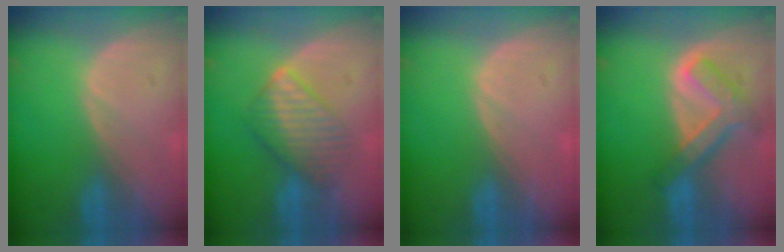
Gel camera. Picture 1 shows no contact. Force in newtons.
{"total": 6.6, "press": 6.6, "slide": 0.6}
{"total": 0.5, "press": 0.1, "slide": 0.5}
{"total": 7.6, "press": 6.5, "slide": 4.0}